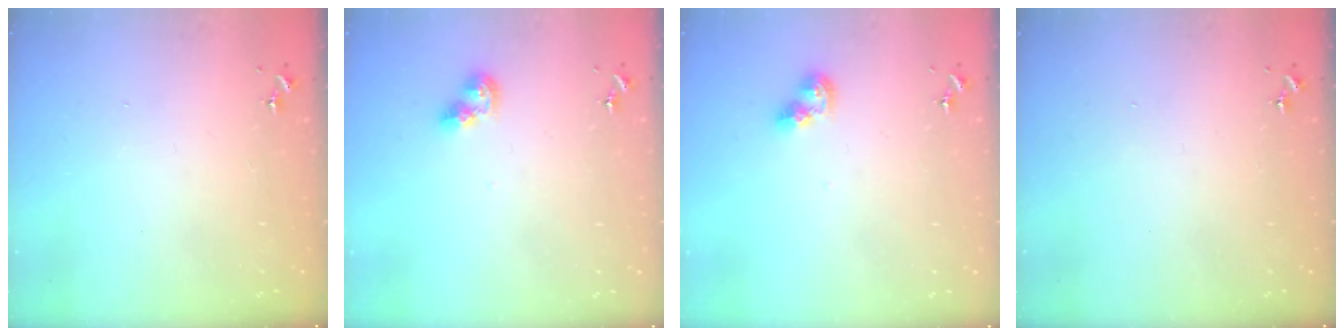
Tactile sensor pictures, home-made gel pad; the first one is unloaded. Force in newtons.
{"total": 9.0, "press": 9.0, "slide": 0.9}
{"total": 9.0, "press": 9.0, "slide": 0.9}
{"total": 0.0}